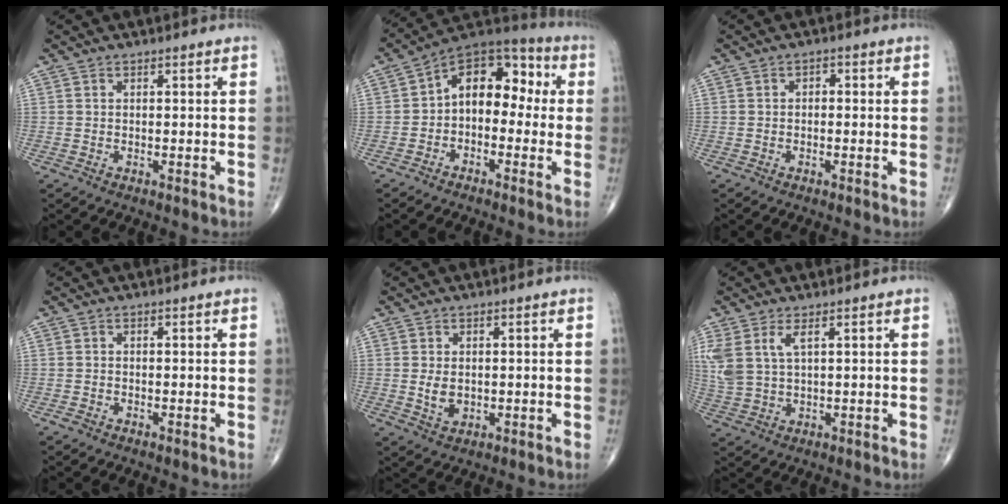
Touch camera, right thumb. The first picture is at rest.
{"total": 12.5, "force": [-0.1, 8.3, 9.3], "torque": [-0.096, 0.049, -0.024]}
{"total": 1.1, "force": [-0.2, 0.8, 0.7], "torque": [-0.002, 0.005, -0.009]}
{"total": 0.8, "force": [-0.4, 0.4, 0.5], "torque": [-0.013, 0.001, -0.009]}
{"total": 3.5, "force": [0.1, 2.4, 2.6], "torque": [-0.041, -0.007, 0.008]}
{"total": 6.7, "force": [2.8, 2.9, 5.3], "torque": [-0.136, -0.002, 0.065]}